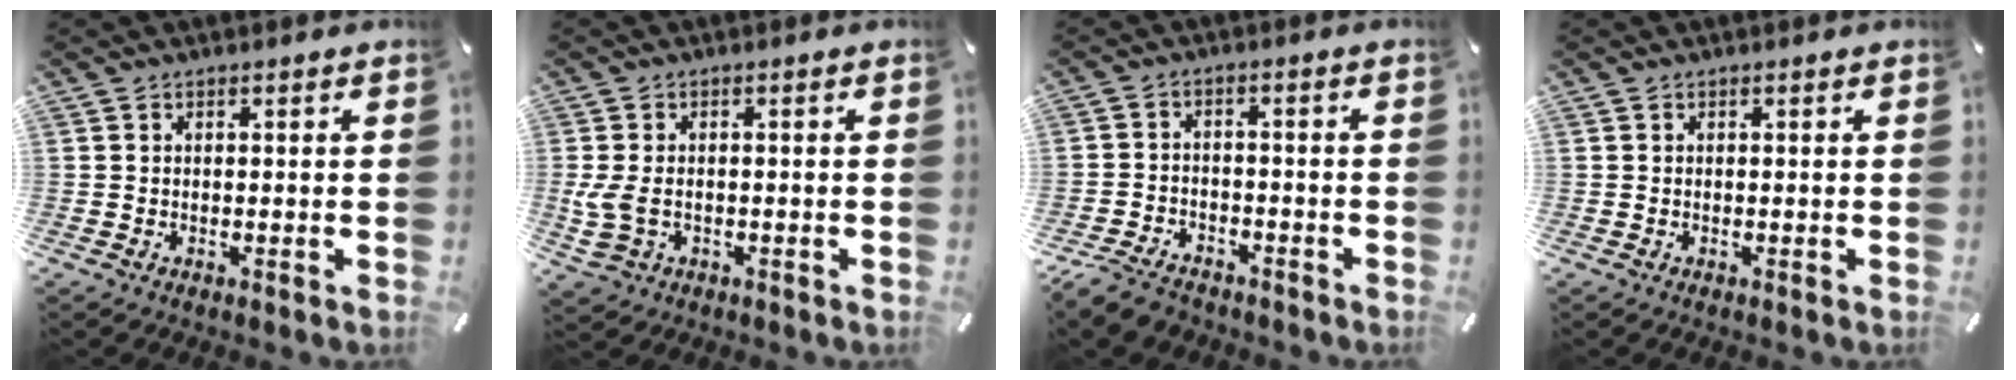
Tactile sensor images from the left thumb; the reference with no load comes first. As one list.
[{"total": 5.5, "force": [-0.8, 4.0, 3.7], "torque": [-0.099, -0.003, -0.015]}, {"total": 4.9, "force": [-4.2, 2.3, 1.3], "torque": [-0.037, 0.018, -0.084]}, {"total": 0.0}]